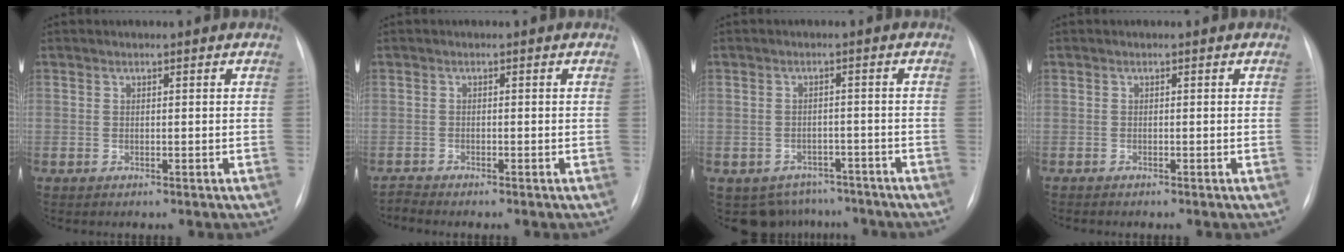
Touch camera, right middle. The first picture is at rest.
{"total": 1.3, "force": [-1.1, -0.6, -0.3], "torque": [0.000, -0.012, -0.021]}
{"total": 7.5, "force": [-6.1, 4.3, 0.2], "torque": [0.000, 0.017, -0.073]}
{"total": 0.6, "force": [-0.5, -0.2, 0.2], "torque": [-0.008, -0.003, -0.010]}